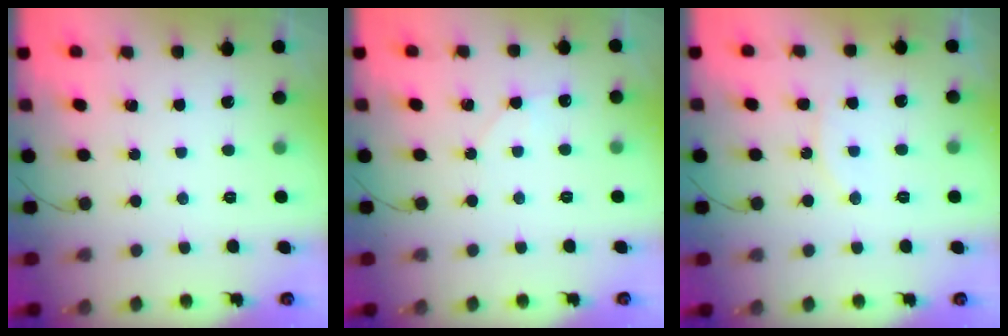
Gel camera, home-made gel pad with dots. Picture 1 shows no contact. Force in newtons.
{"total": 4.2, "press": 3.6, "slide": 2.1}
{"total": 6.8, "press": 6.8, "slide": 0.5}